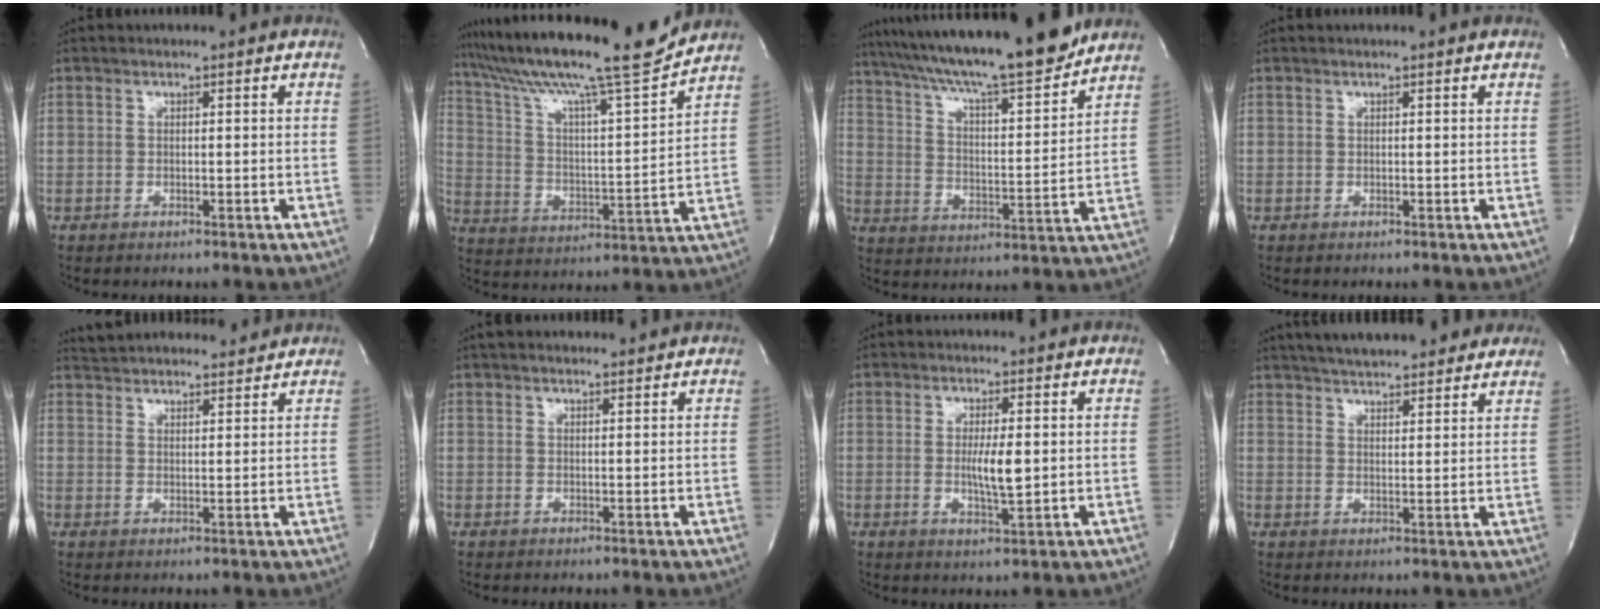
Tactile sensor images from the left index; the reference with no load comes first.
{"total": 19.9, "force": [17.1, -0.2, 10.2], "torque": [-0.182, -0.010, 0.275]}
{"total": 20.8, "force": [17.9, 1.0, 10.6], "torque": [-0.184, 0.002, 0.280]}
{"total": 0.5, "force": [0.5, -0.1, 0.2], "torque": [-0.007, 0.001, 0.009]}
{"total": 12.8, "force": [12.1, 2.5, 3.4], "torque": [-0.053, 0.028, 0.179]}
{"total": 6.2, "force": [5.7, 1.3, 2.1], "torque": [-0.029, 0.027, 0.078]}
{"total": 4.6, "force": [0.2, 0.8, 4.5], "torque": [-0.082, -0.007, 0.003]}
{"total": 17.8, "force": [15.6, 4.0, 7.5], "torque": [-0.116, 0.031, 0.211]}